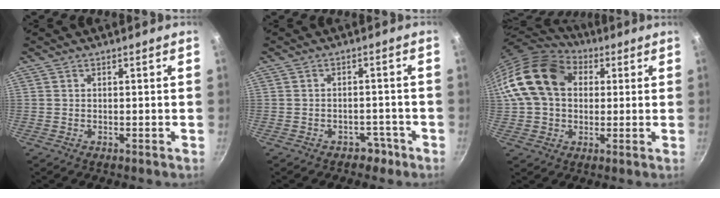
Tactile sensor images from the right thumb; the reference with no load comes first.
{"total": 3.2, "force": [-2.1, 2.2, 0.8], "torque": [0.017, 0.033, -0.013]}
{"total": 17.4, "force": [3.7, 13.0, 11.0], "torque": [-0.185, 0.028, 0.053]}